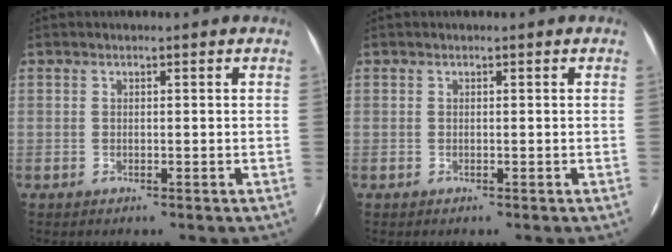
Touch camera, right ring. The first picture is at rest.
{"total": 0.0}